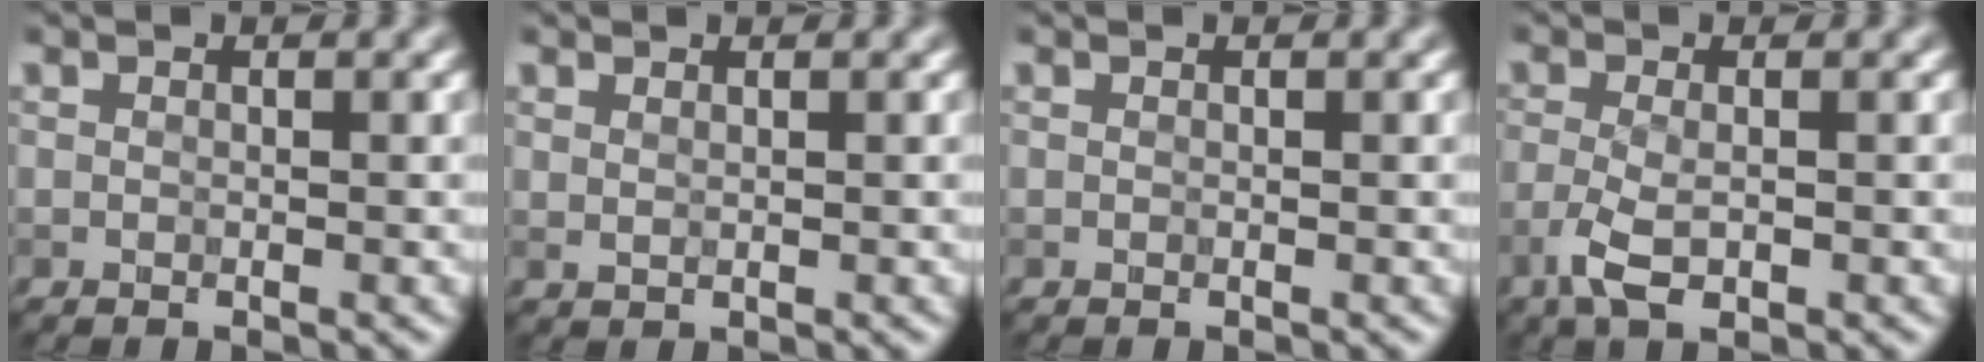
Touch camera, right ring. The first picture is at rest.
{"total": 1.1, "force": [0.9, 0.4, 0.5], "torque": [-0.002, -0.003, 0.010]}
{"total": 0.0}
{"total": 2.8, "force": [-1.7, 0.8, 2.0], "torque": [-0.049, -0.007, -0.032]}